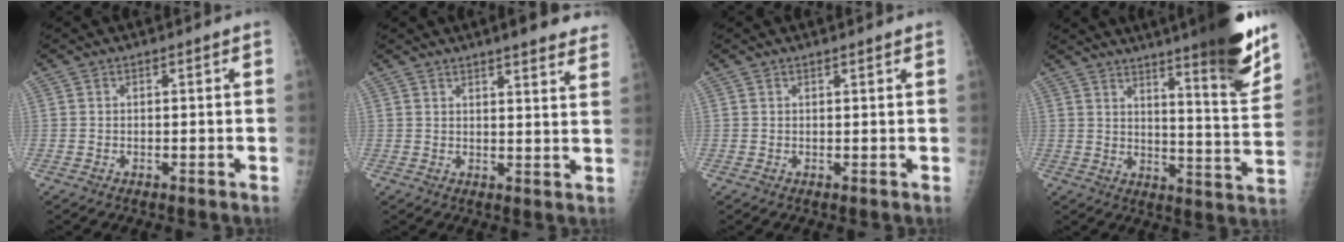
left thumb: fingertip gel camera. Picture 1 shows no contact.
{"total": 12.7, "force": [10.7, 1.6, 6.7], "torque": [-0.056, -0.040, 0.114]}
{"total": 1.6, "force": [1.4, 0.0, 0.8], "torque": [-0.005, -0.001, 0.021]}
{"total": 18.8, "force": [13.3, 1.7, 13.2], "torque": [-0.157, -0.079, 0.185]}